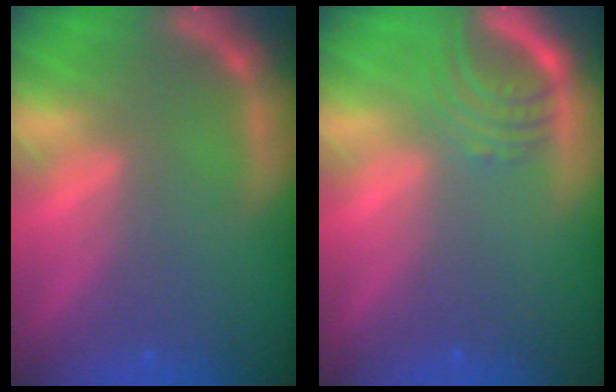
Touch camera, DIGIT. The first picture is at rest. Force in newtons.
{"total": 3.9}